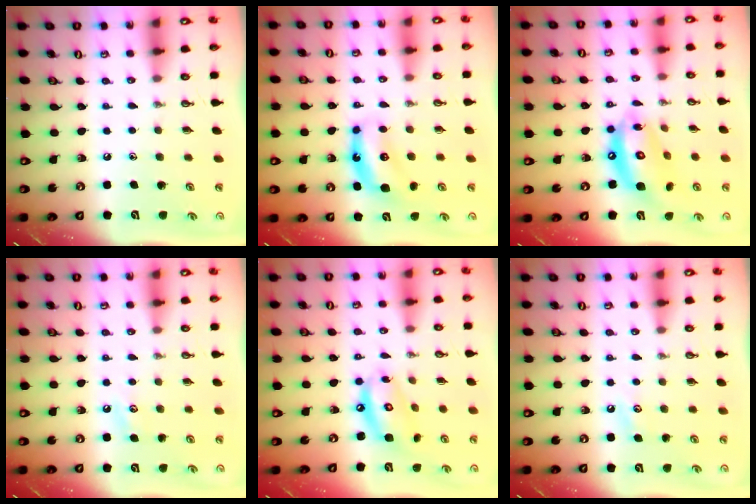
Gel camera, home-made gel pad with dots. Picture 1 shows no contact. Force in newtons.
{"total": 7.5, "press": 7.5, "slide": 0.3}
{"total": 14.2, "press": 14.1, "slide": 1.5}
{"total": 2.8, "press": 2.7, "slide": 0.5}
{"total": 10.7, "press": 10.6, "slide": 1.1}
{"total": 2.8, "press": 2.7, "slide": 0.5}